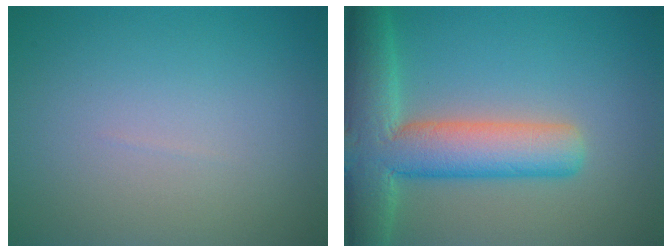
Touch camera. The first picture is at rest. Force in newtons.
{"total": 9.0, "press": 8.9, "slide": 0.5}